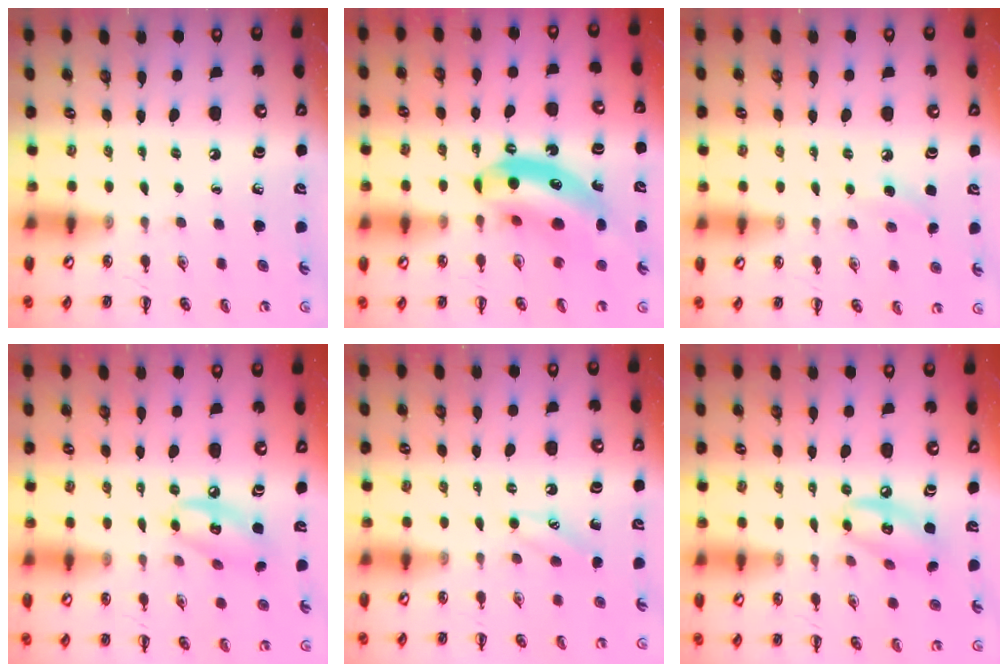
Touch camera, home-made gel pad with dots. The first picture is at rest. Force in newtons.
{"total": 11.9, "press": 11.5, "slide": 3.2}
{"total": 6.6, "press": 6.2, "slide": 2.1}
{"total": 9.7, "press": 9.5, "slide": 1.7}
{"total": 4.6, "press": 4.4, "slide": 1.3}
{"total": 10.3, "press": 10.1, "slide": 1.9}